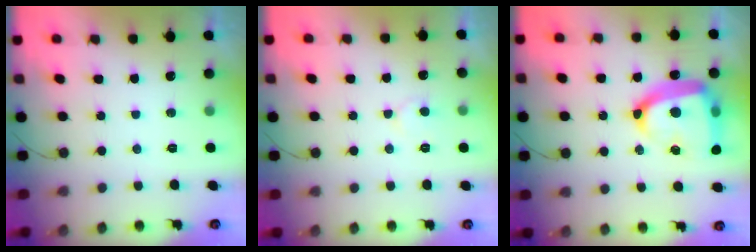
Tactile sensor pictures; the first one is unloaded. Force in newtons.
{"total": 4.1, "press": 4.1, "slide": 0.3}
{"total": 21.8, "press": 21.7, "slide": 1.8}